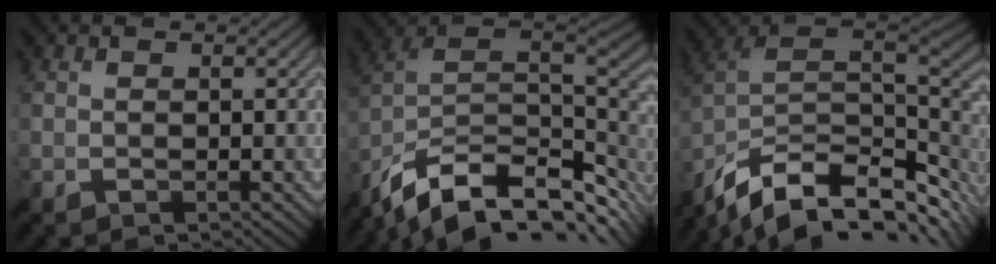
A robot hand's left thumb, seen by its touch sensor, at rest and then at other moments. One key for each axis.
{"total": 16.0, "fx": -8.0, "fy": 8.2, "fz": 11.2, "tx": -0.243, "ty": -0.027, "tz": -0.134}
{"total": 16.0, "fx": -8.1, "fy": 8.3, "fz": 11.0, "tx": -0.243, "ty": -0.024, "tz": -0.138}